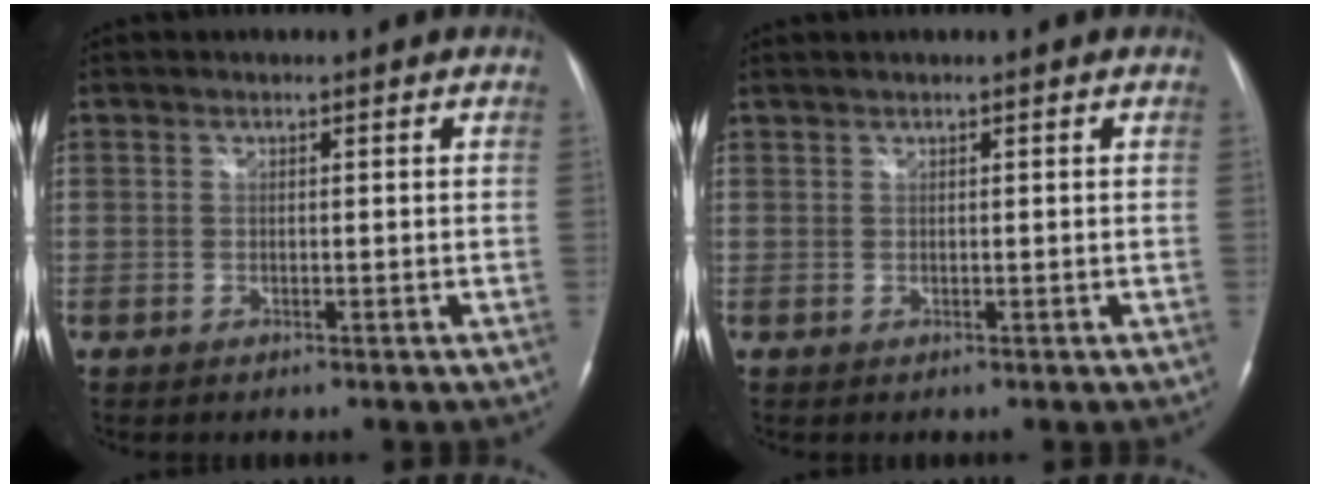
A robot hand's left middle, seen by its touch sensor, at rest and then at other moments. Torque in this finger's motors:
{"motor_torque": [0.10, -0.06, 0.00, 0.01]}